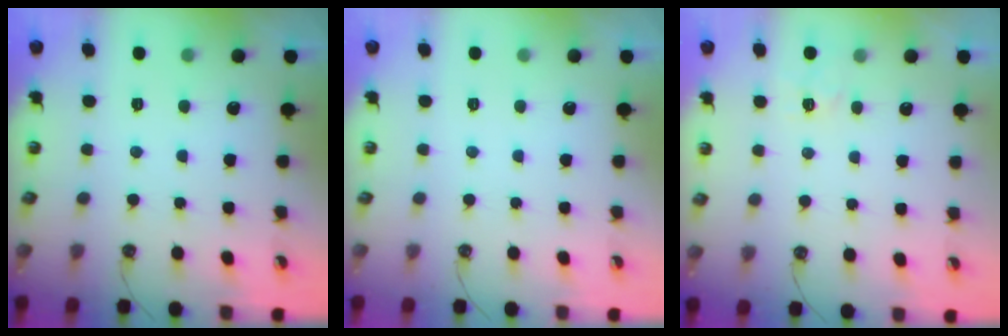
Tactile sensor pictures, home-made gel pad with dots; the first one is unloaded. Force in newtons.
{"total": 0.0}
{"total": 3.5, "press": 3.4, "slide": 0.5}